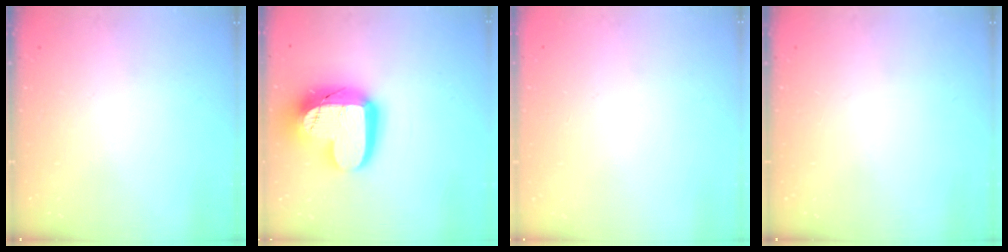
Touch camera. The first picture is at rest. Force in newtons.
{"total": 19.0, "press": 19.0, "slide": 1.6}
{"total": 0.0}
{"total": 0.0}